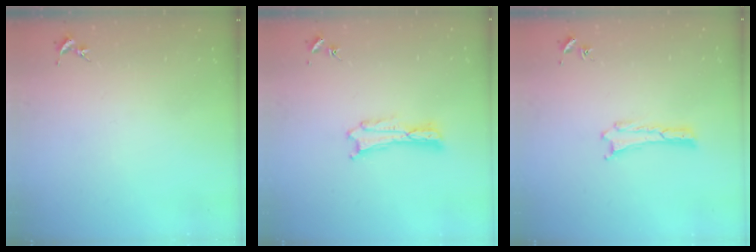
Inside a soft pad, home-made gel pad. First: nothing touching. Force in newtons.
{"total": 0.6, "press": 0.6, "slide": 0.2}
{"total": 0.0}